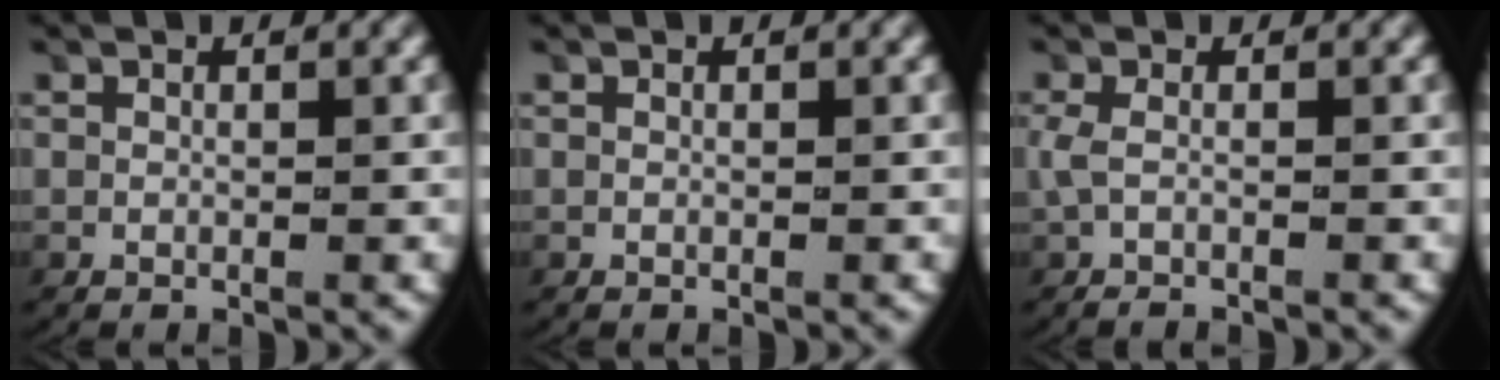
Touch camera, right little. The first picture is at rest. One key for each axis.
{"total": 0.0}
{"total": 1.9, "fx": -1.2, "fy": 0.6, "fz": 1.4, "tx": -0.042, "ty": -0.003, "tz": -0.015}